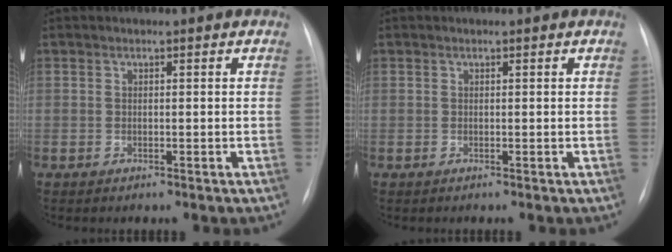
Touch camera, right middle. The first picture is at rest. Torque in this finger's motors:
{"motor_torque": [0.12, -0.06, -0.18, -0.21]}